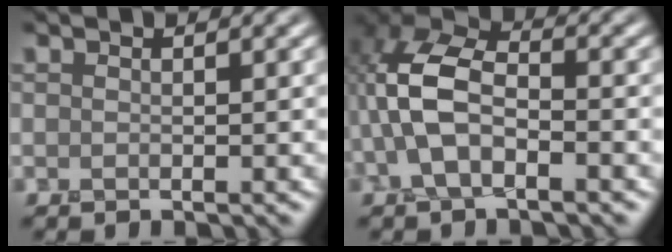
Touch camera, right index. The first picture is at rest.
{"total": 6.6, "force": [-1.3, 3.7, 5.4], "torque": [-0.127, 0.018, -0.033]}